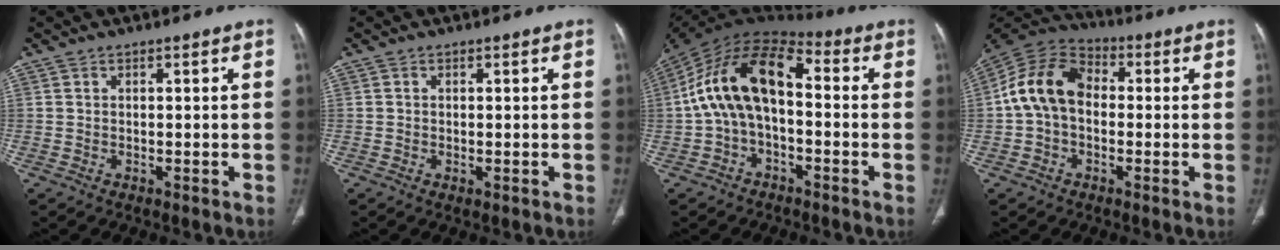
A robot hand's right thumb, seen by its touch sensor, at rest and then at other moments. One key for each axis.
{"total": 0.6, "fx": -0.2, "fy": 0.3, "fz": 0.5, "tx": -0.011, "ty": -0.003, "tz": -0.002}
{"total": 15.5, "fx": -0.3, "fy": 8.8, "fz": 12.7, "tx": -0.225, "ty": 0.051, "tz": -0.015}
{"total": 12.4, "fx": -0.1, "fy": 9.0, "fz": 8.5, "tx": -0.153, "ty": 0.035, "tz": -0.015}